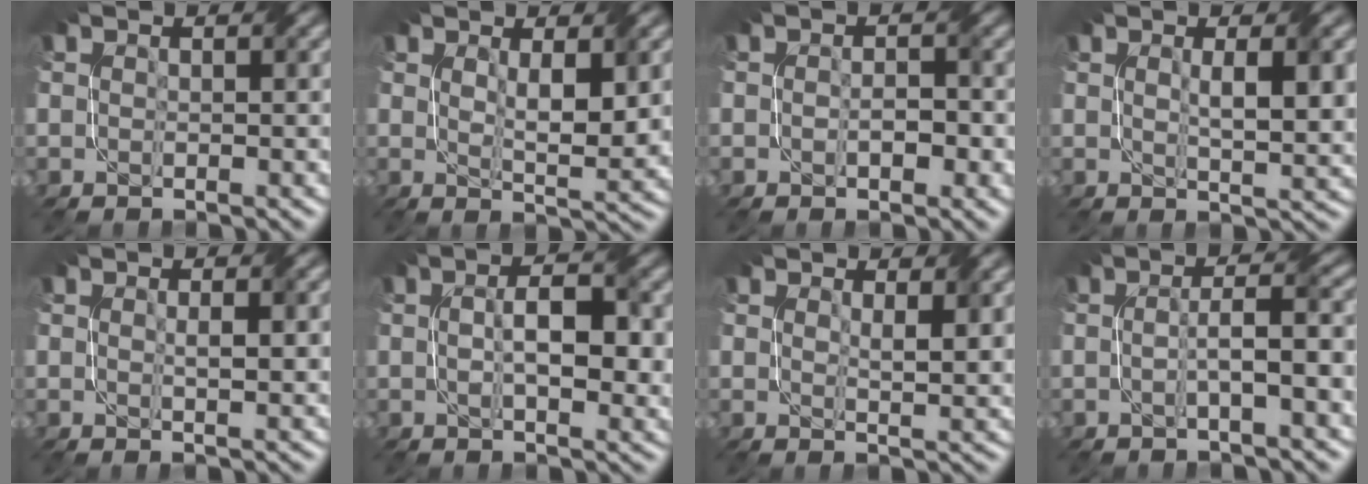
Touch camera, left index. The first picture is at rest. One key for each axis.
{"total": 4.3, "fx": 1.0, "fy": 0.9, "fz": 4.1, "tx": -0.077, "ty": -0.006, "tz": 0.022}
{"total": 2.1, "fx": -0.4, "fy": 0.9, "fz": 1.8, "tx": -0.032, "ty": -0.001, "tz": -0.006}
{"total": 5.2, "fx": 1.1, "fy": 1.2, "fz": 4.9, "tx": -0.077, "ty": 0.001, "tz": 0.023}
{"total": 2.4, "fx": 0.4, "fy": 0.4, "fz": 2.4, "tx": -0.035, "ty": 0.002, "tz": 0.007}
{"total": 5.8, "fx": 0.4, "fy": 2.0, "fz": 5.4, "tx": -0.087, "ty": 0.002, "tz": 0.006}
{"total": 2.7, "fx": 1.3, "fy": 0.5, "fz": 2.3, "tx": -0.036, "ty": -0.005, "tz": 0.023}
{"total": 5.3, "fx": -0.4, "fy": 0.8, "fz": 5.2, "tx": -0.081, "ty": 0.010, "tz": -0.010}